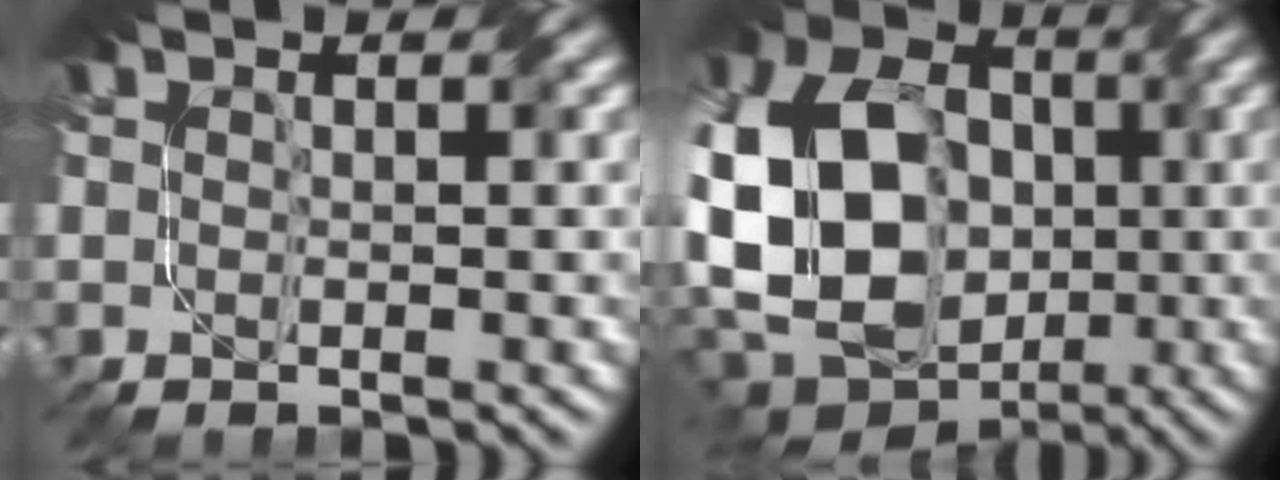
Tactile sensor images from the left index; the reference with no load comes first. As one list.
[{"total": 19.8, "force": [-2.1, 16.0, 11.5], "torque": [-0.254, 0.003, -0.069]}]